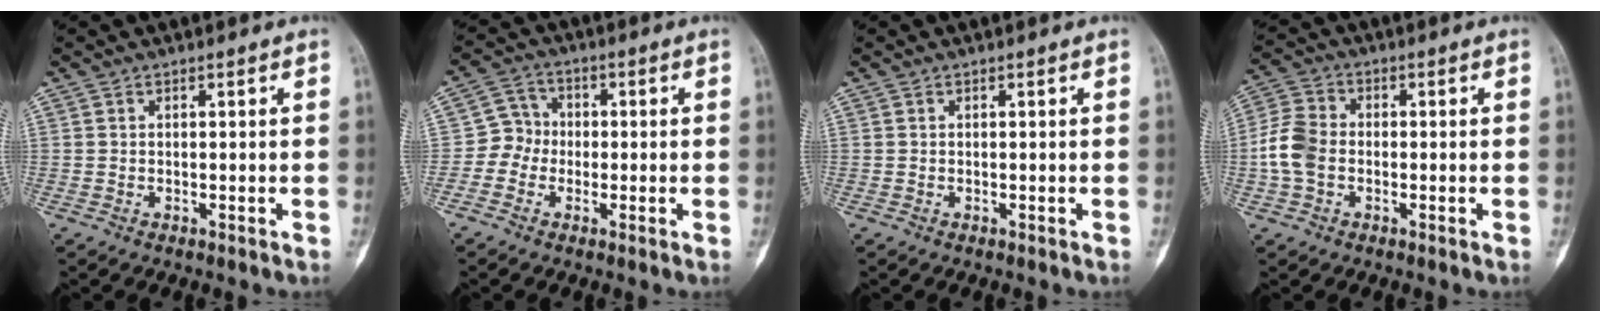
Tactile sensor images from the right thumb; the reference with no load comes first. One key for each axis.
{"total": 5.0, "fx": -1.3, "fy": 4.6, "fz": 1.5, "tx": 0.004, "ty": 0.016, "tz": -0.039}
{"total": 0.0}
{"total": 7.4, "fx": -1.3, "fy": 5.5, "fz": 4.9, "tx": -0.103, "ty": 0.019, "tz": -0.037}